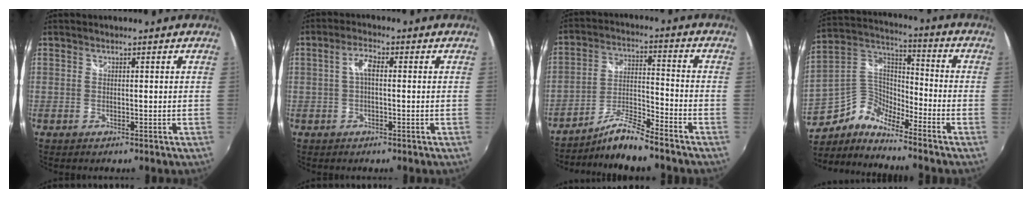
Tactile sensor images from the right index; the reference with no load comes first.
{"total": 3.1, "force": [0.0, 1.2, 2.9], "torque": [-0.057, 0.011, 0.000]}
{"total": 8.1, "force": [-7.5, -0.5, 3.1], "torque": [-0.069, 0.019, -0.143]}
{"total": 8.4, "force": [-6.0, 4.3, 4.1], "torque": [-0.103, 0.031, -0.135]}